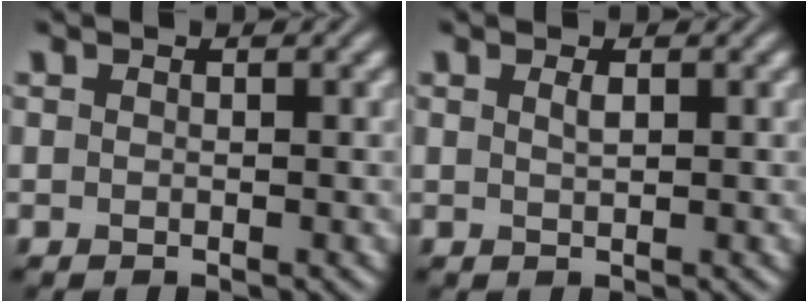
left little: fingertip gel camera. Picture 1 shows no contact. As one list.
[{"total": 0.8, "force": [0.4, 0.2, 0.7], "torque": [-0.012, 0.001, 0.008]}]